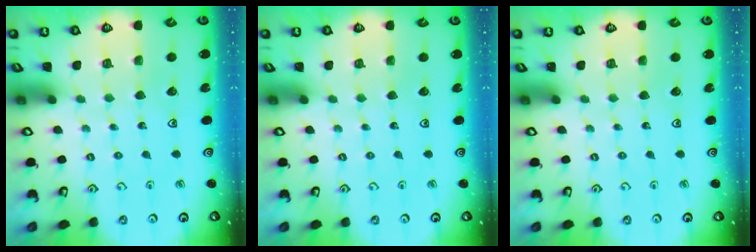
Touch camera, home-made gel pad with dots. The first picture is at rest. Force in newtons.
{"total": 0.0}
{"total": 0.0}